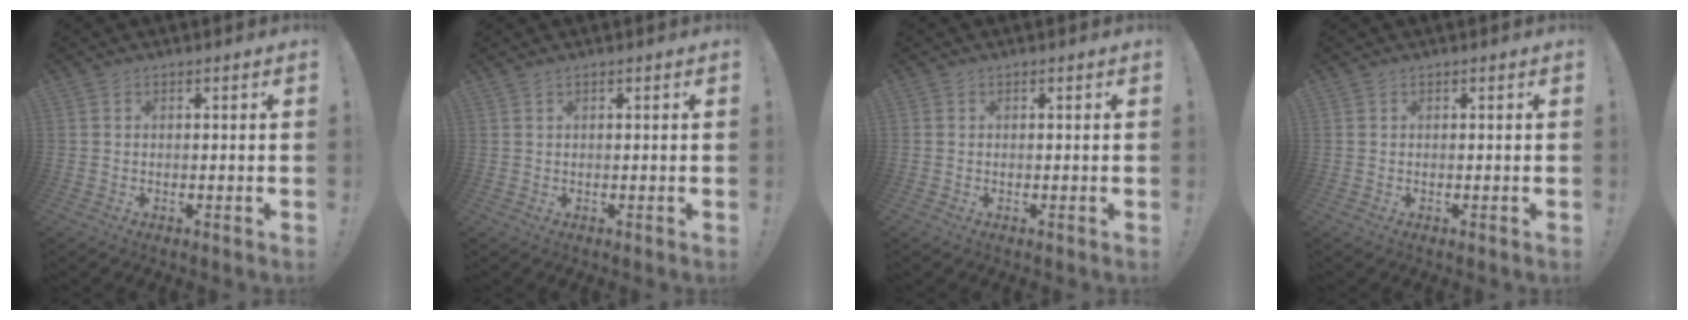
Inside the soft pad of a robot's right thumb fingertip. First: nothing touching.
{"total": 0.5, "force": [0.4, -0.2, 0.3], "torque": [-0.013, 0.002, 0.008]}
{"total": 0.0}
{"total": 0.0}